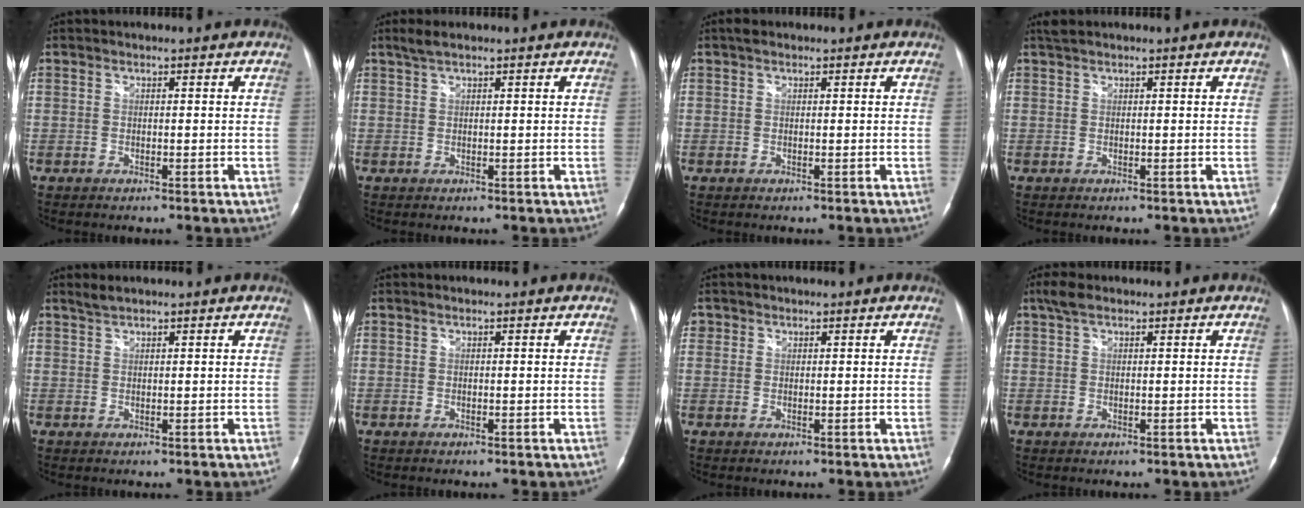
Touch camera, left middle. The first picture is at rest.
{"total": 1.8, "force": [1.4, 0.2, 1.1], "torque": [-0.031, 0.010, 0.029]}
{"total": 0.9, "force": [0.7, 0.5, 0.4], "torque": [-0.012, 0.015, 0.011]}
{"total": 1.3, "force": [1.1, 0.1, 0.6], "torque": [-0.017, 0.015, 0.025]}
{"total": 1.3, "force": [1.2, 0.0, 0.5], "torque": [-0.014, 0.006, 0.029]}
{"total": 0.0}
{"total": 1.2, "force": [0.6, 1.1, 0.1], "torque": [0.007, 0.003, 0.008]}
{"total": 2.4, "force": [1.7, 0.9, 1.5], "torque": [-0.035, 0.018, 0.034]}